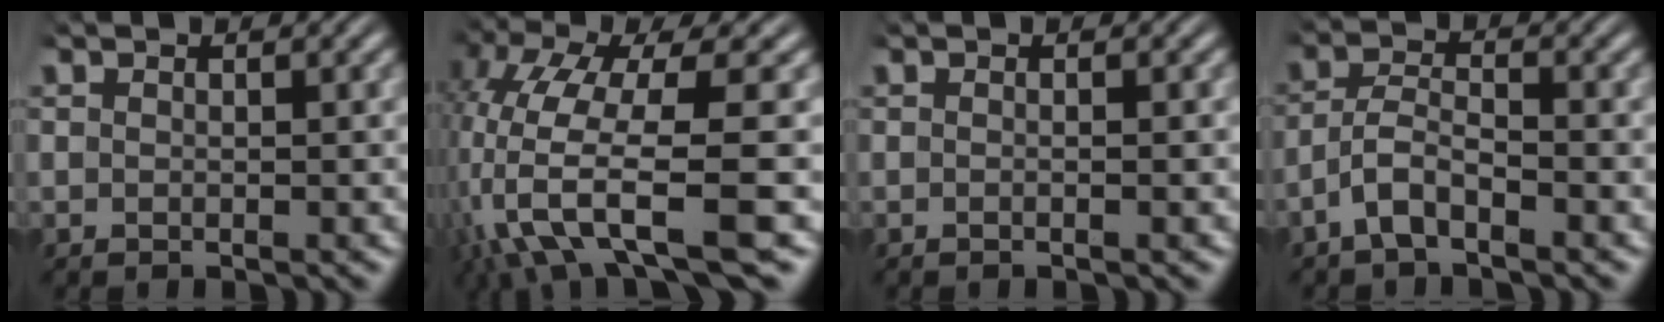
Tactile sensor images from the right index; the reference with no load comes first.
{"total": 10.8, "force": [-3.9, 4.9, 8.8], "torque": [-0.181, -0.042, -0.040]}
{"total": 0.7, "force": [-0.3, -0.2, 0.6], "torque": [-0.011, 0.004, -0.009]}
{"total": 3.4, "force": [-2.2, 1.8, 2.0], "torque": [-0.048, -0.009, -0.038]}